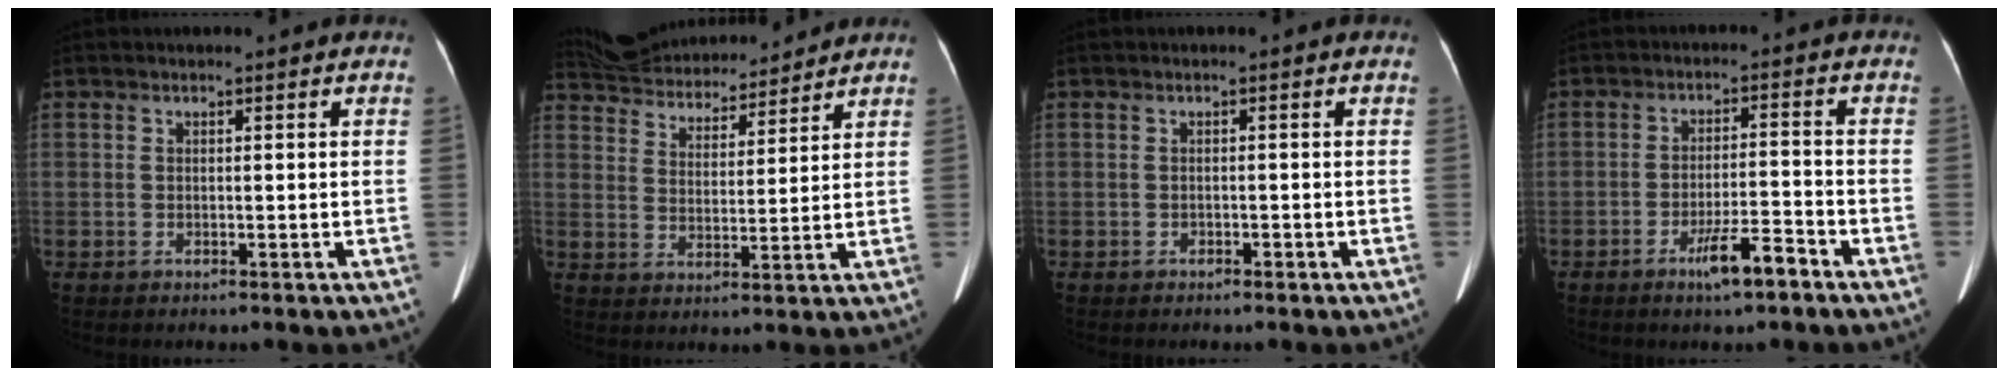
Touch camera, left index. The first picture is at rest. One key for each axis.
{"total": 14.8, "fx": 13.9, "fy": 3.2, "fz": 3.8, "tx": -0.069, "ty": 0.026, "tz": 0.223}
{"total": 0.6, "fx": -0.6, "fy": 0.2, "fz": 0.1, "tx": -0.005, "ty": -0.001, "tz": -0.011}
{"total": 5.7, "fx": -4.0, "fy": 0.6, "fz": 4.1, "tx": -0.075, "ty": -0.005, "tz": -0.068}